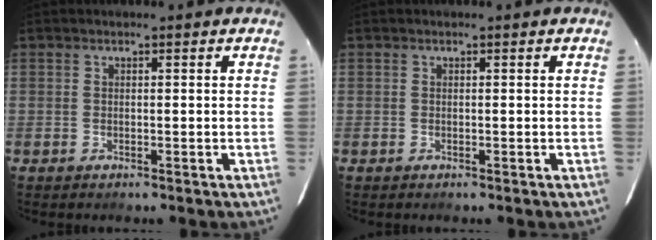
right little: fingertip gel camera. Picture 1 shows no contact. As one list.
[{"total": 0.0}]